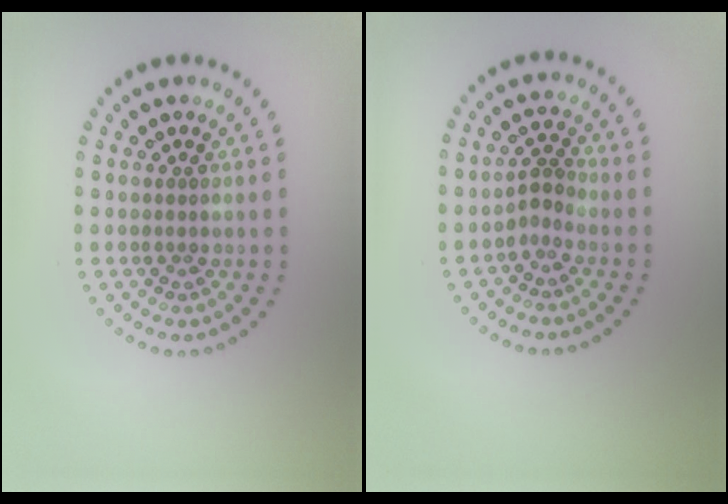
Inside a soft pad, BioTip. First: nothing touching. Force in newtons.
{"total": 1.6, "press": 1.1, "slide": 1.2}